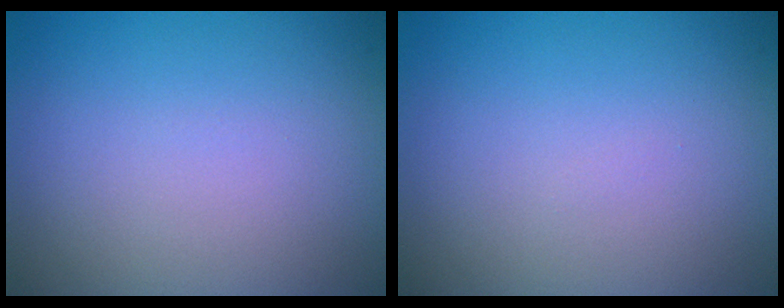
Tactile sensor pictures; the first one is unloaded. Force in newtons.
{"total": 0.0}